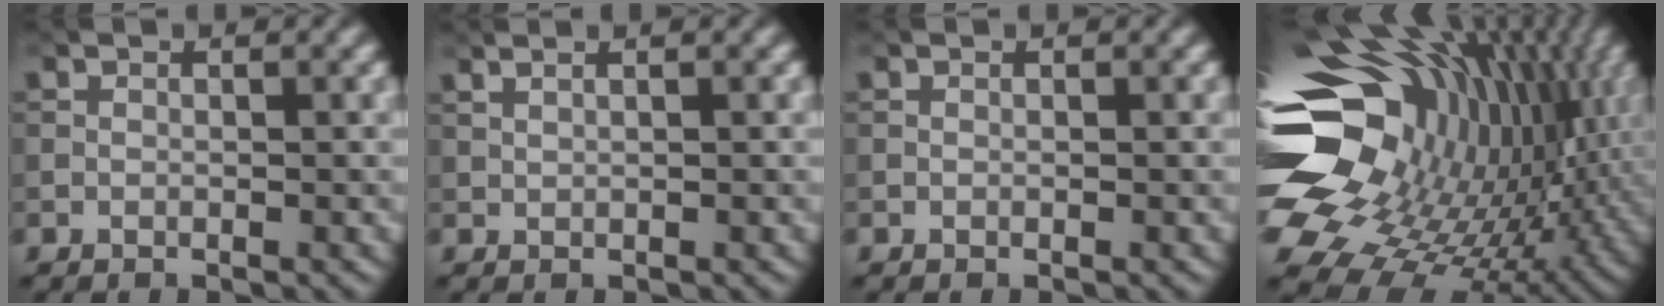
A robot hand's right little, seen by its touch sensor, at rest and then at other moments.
{"total": 2.1, "force": [1.6, 0.7, 1.2], "torque": [-0.019, 0.007, 0.011]}
{"total": 0.0}
{"total": 20.4, "force": [0.6, 14.1, 14.7], "torque": [-0.293, -0.030, 0.029]}